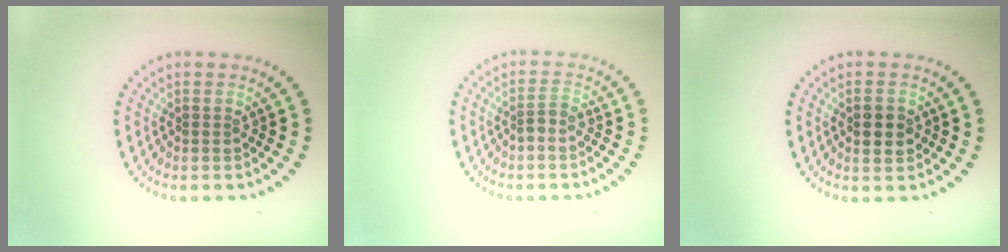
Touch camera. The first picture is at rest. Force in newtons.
{"total": 1.3, "press": 1.0, "slide": 0.9}
{"total": 2.4, "press": 2.4, "slide": 0.1}